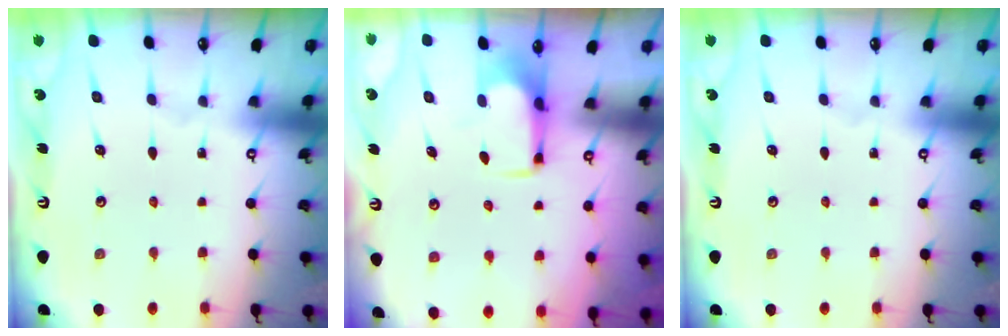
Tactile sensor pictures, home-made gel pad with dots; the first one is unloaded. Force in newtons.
{"total": 2.2, "press": 2.1, "slide": 0.4}
{"total": 0.0}